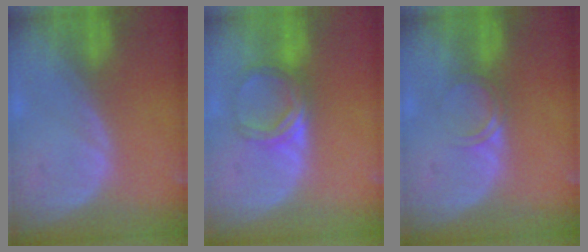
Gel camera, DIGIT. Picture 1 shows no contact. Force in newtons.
{"total": 5.1, "press": 4.5, "slide": 2.3}
{"total": 2.0, "press": 2.0, "slide": 0.2}